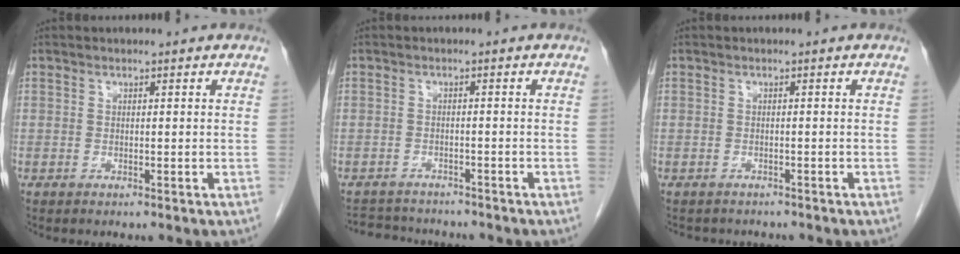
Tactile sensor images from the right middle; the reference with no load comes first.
{"total": 6.5, "force": [-6.1, 2.0, 0.9], "torque": [-0.010, 0.003, -0.089]}
{"total": 3.6, "force": [-3.2, 1.7, 0.3], "torque": [-0.009, 0.000, -0.043]}